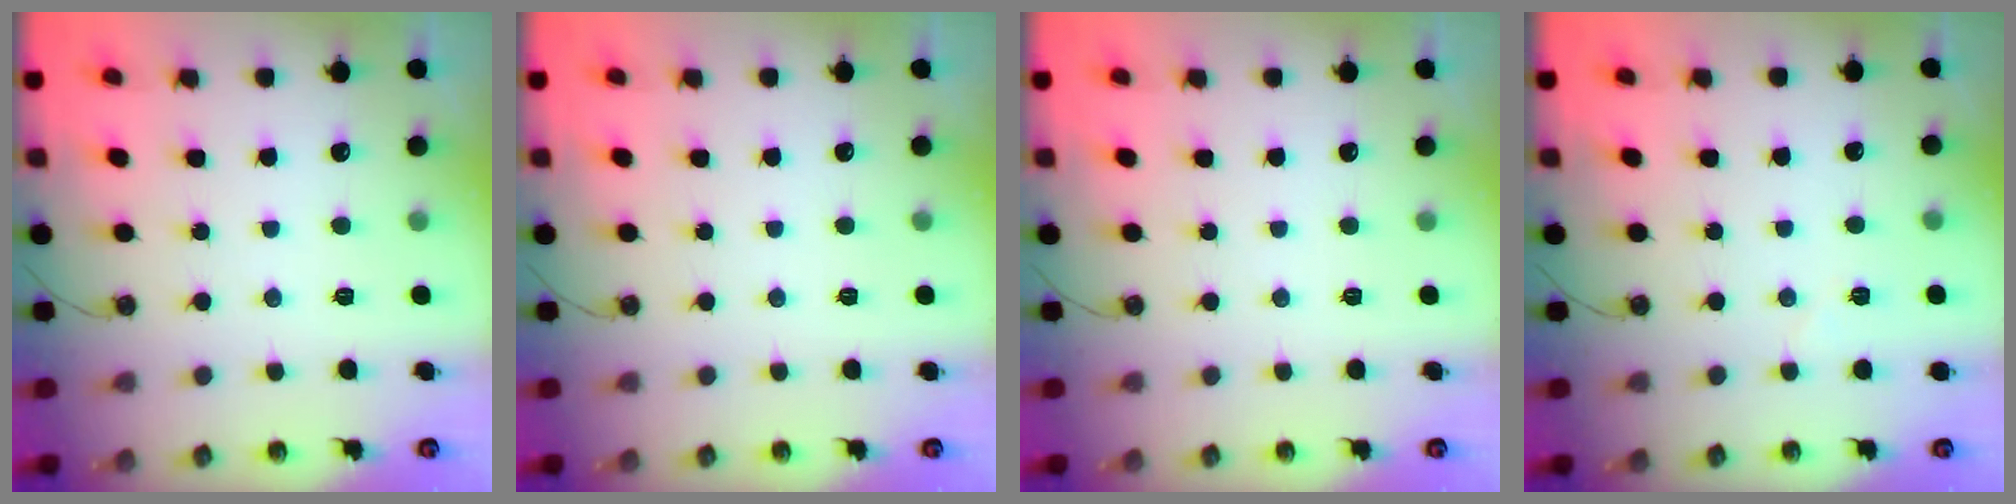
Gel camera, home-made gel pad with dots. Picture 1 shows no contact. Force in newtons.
{"total": 0.0}
{"total": 0.0}
{"total": 3.8, "press": 3.4, "slide": 1.7}